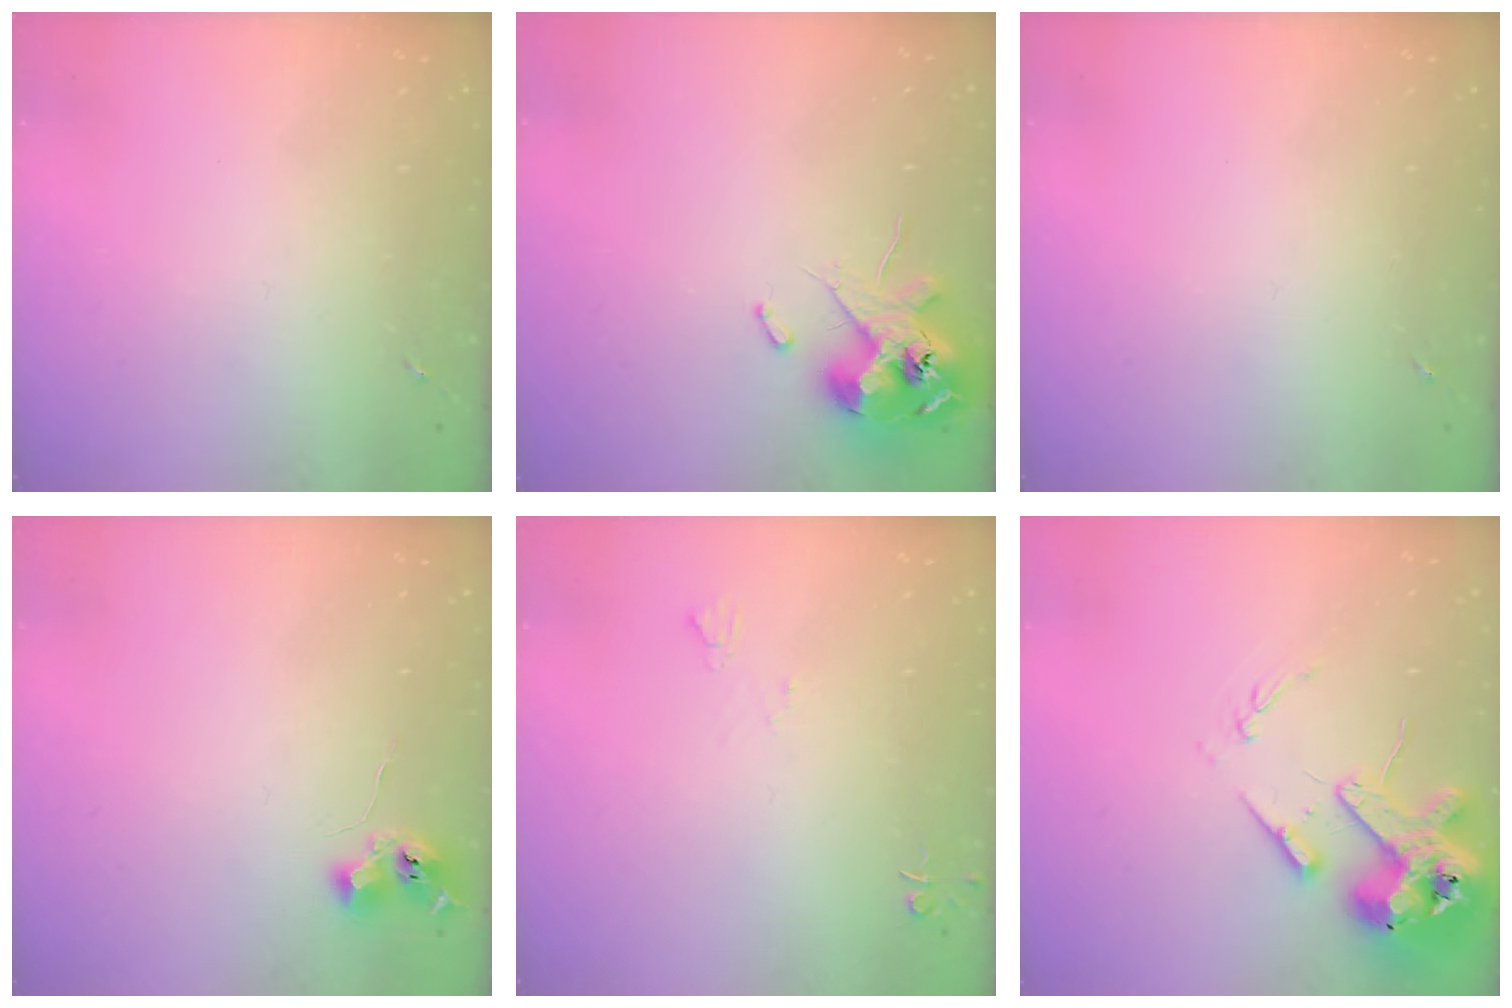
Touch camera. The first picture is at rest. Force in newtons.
{"total": 12.4, "press": 12.2, "slide": 2.2}
{"total": 0.0}
{"total": 6.2, "press": 6.1, "slide": 0.8}
{"total": 4.6, "press": 4.6, "slide": 0.7}
{"total": 16.3, "press": 16.0, "slide": 2.6}